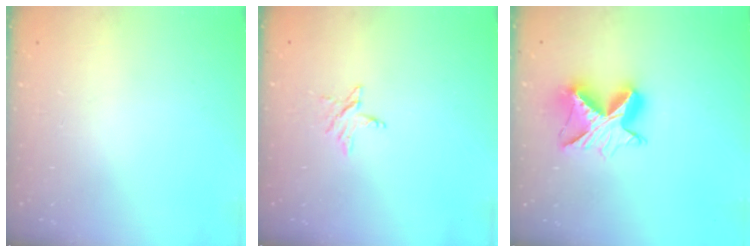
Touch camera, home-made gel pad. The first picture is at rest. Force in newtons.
{"total": 3.4, "press": 3.4, "slide": 0.3}
{"total": 10.4, "press": 10.4, "slide": 0.7}